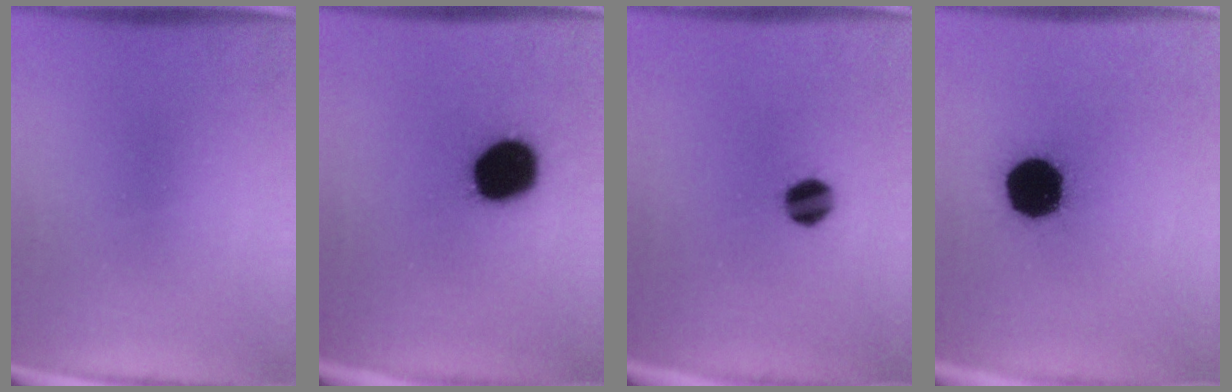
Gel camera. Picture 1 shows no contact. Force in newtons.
{"total": 16.3}
{"total": 6.0}
{"total": 19.2}